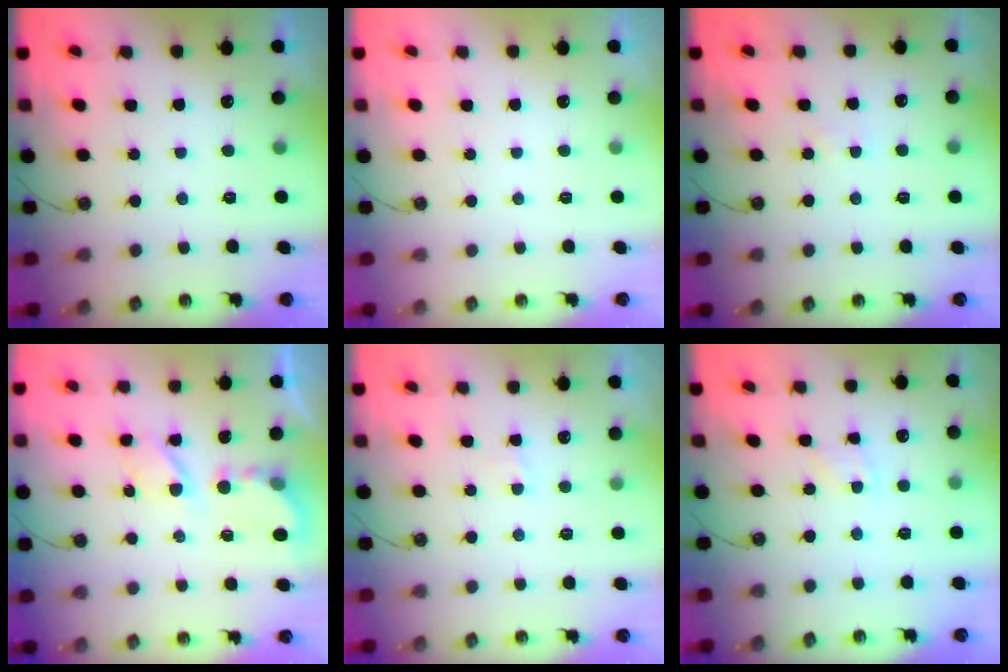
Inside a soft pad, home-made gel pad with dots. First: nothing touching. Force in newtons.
{"total": 0.0}
{"total": 3.0, "press": 2.9, "slide": 0.4}
{"total": 6.7, "press": 6.7, "slide": 0.6}
{"total": 2.8, "press": 2.8, "slide": 0.4}
{"total": 5.0, "press": 5.0, "slide": 0.7}